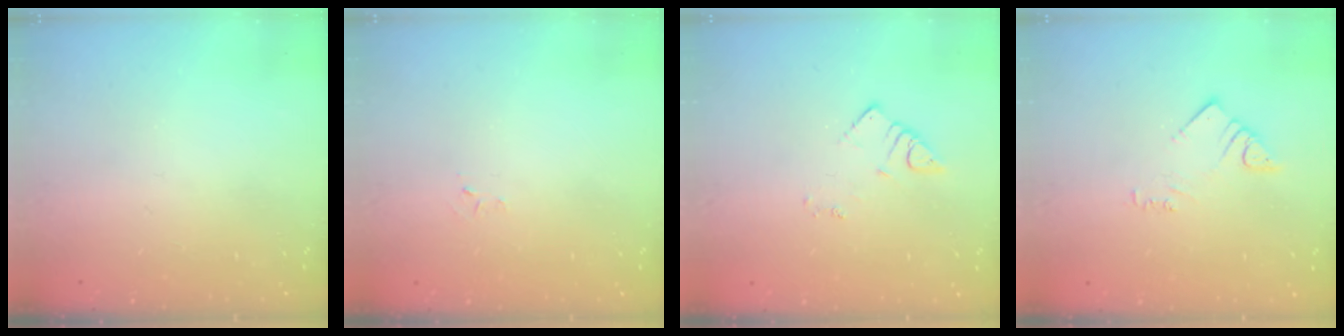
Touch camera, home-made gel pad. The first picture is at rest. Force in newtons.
{"total": 2.6, "press": 2.6, "slide": 0.4}
{"total": 2.7, "press": 2.7, "slide": 0.4}
{"total": 3.3, "press": 3.2, "slide": 0.6}